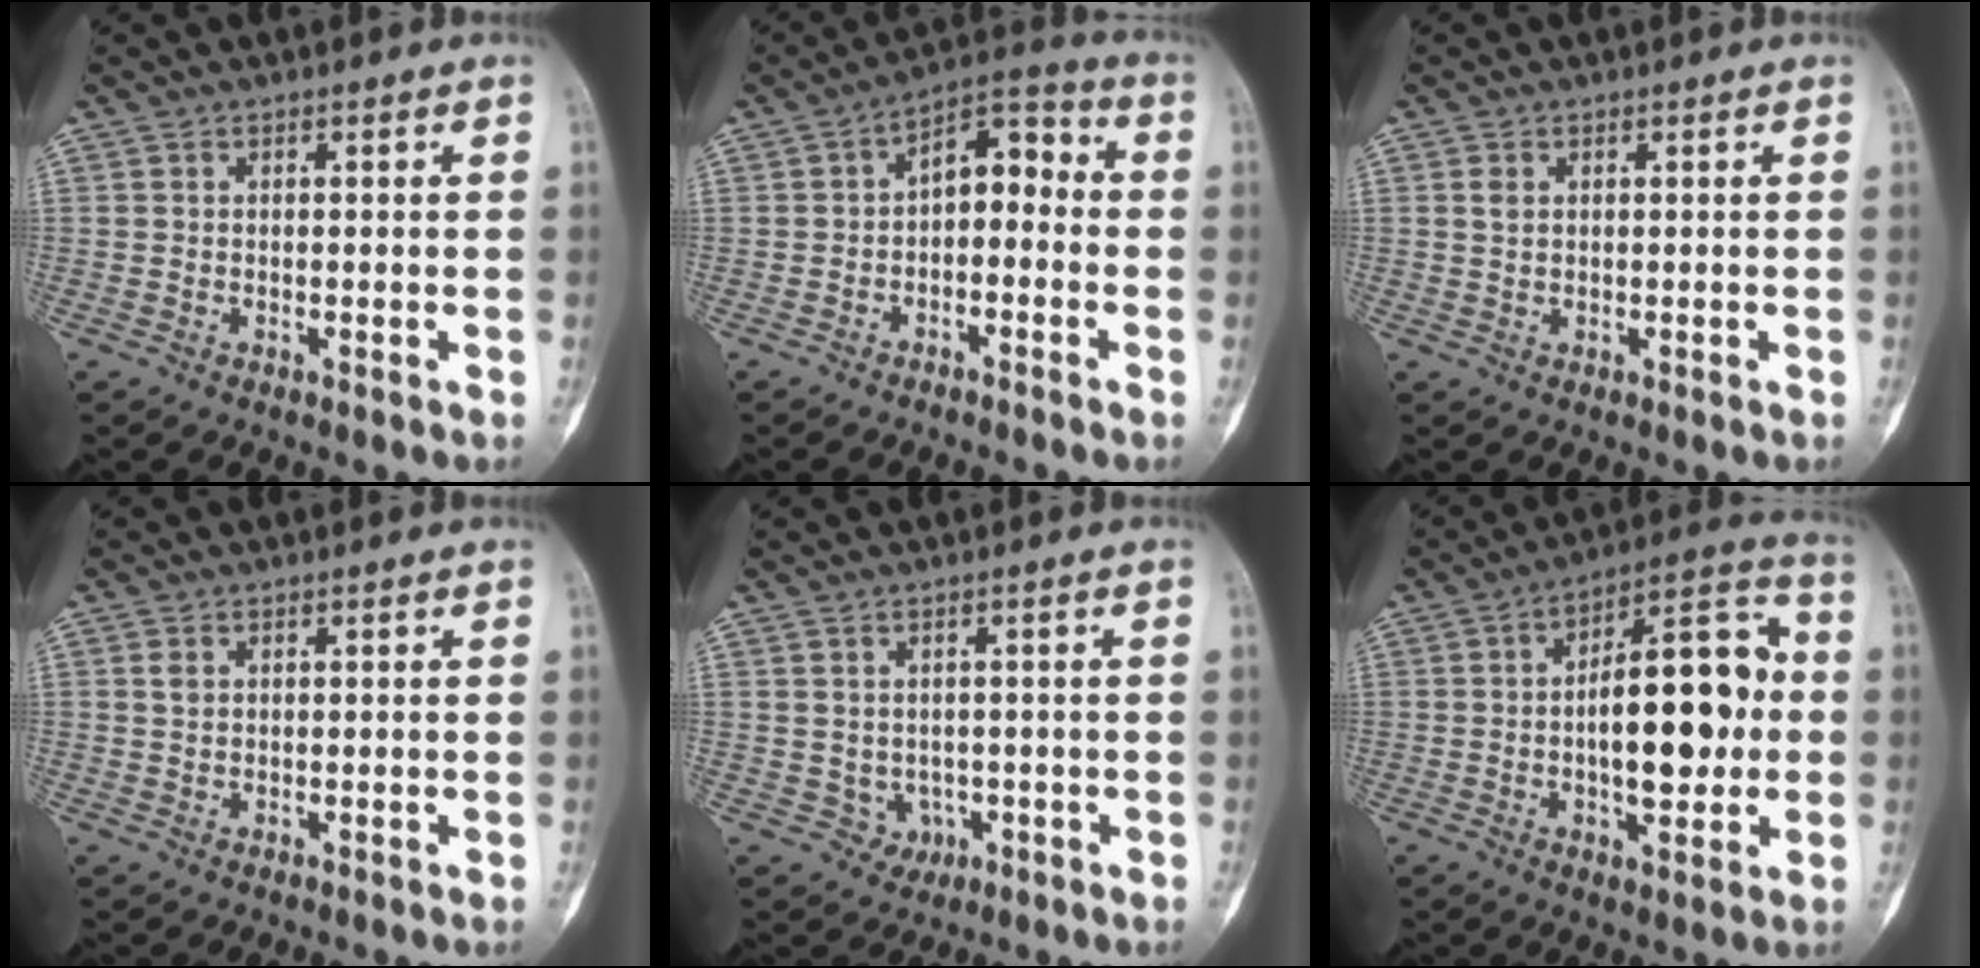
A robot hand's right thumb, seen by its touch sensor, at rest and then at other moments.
{"total": 8.4, "force": [-1.1, 5.0, 6.6], "torque": [-0.071, 0.046, -0.034]}
{"total": 1.6, "force": [0.5, 1.0, 1.0], "torque": [-0.015, -0.001, 0.011]}
{"total": 1.5, "force": [0.5, 1.0, 0.9], "torque": [-0.013, -0.001, 0.012]}
{"total": 3.1, "force": [-0.4, 2.9, 1.2], "torque": [-0.005, 0.003, 0.002]}
{"total": 18.9, "force": [-0.4, 8.4, 16.9], "torque": [-0.225, 0.029, -0.010]}